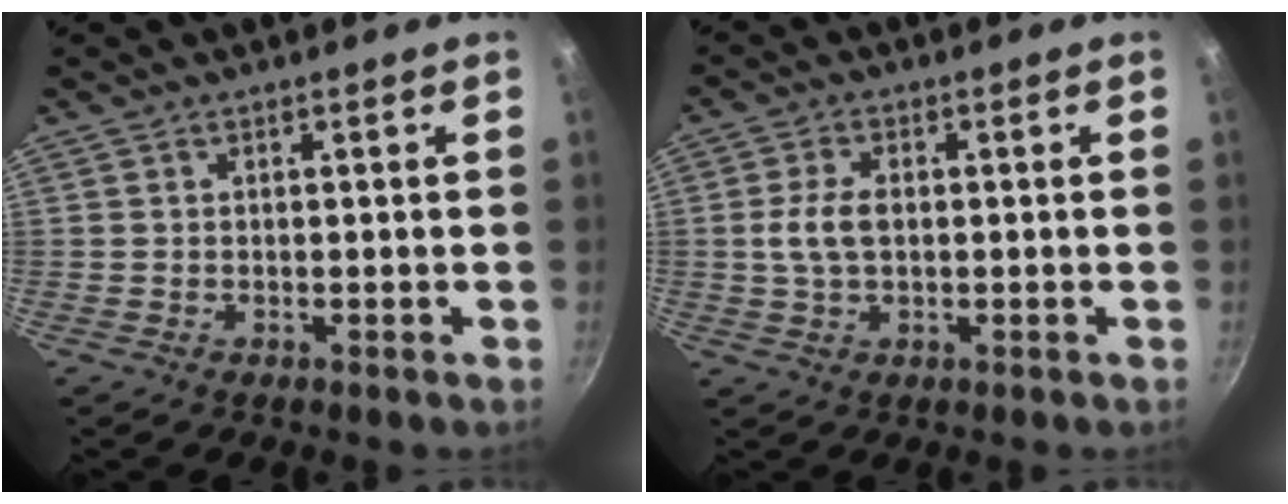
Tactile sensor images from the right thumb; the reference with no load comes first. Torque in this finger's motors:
{"motor_torque": [0.13, 0.93, 0.52, -0.08, 0.03]}